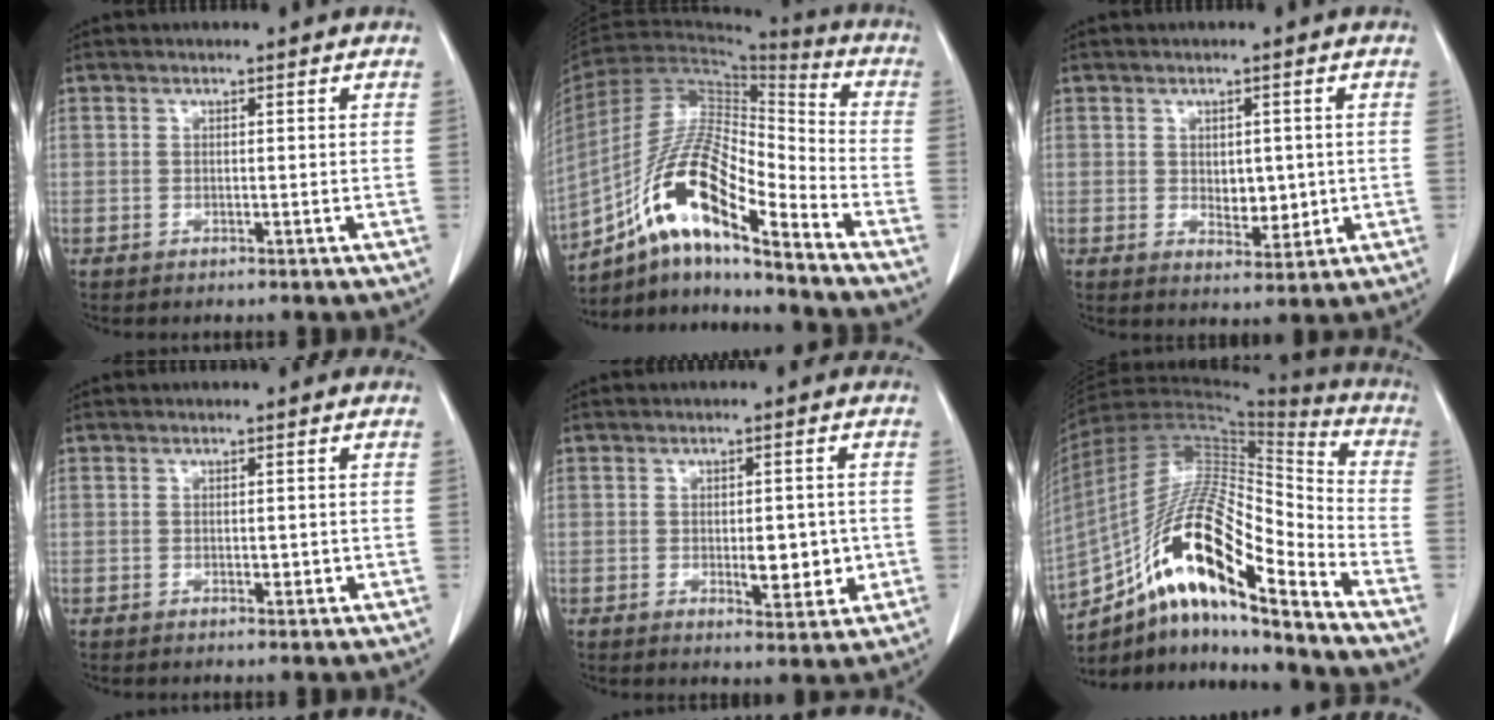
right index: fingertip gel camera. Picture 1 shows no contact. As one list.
[{"total": 16.8, "force": [-10.1, 2.9, 13.1], "torque": [-0.254, 0.009, -0.178]}, {"total": 4.3, "force": [0.1, 2.5, 3.5], "torque": [-0.046, -0.006, 0.012]}, {"total": 1.2, "force": [-0.2, 0.6, 1.0], "torque": [-0.013, 0.000, 0.000]}, {"total": 5.5, "force": [-0.8, 2.3, 4.9], "torque": [-0.063, -0.004, -0.004]}, {"total": 21.3, "force": [-12.7, 3.7, 16.8], "torque": [-0.326, 0.002, -0.225]}]